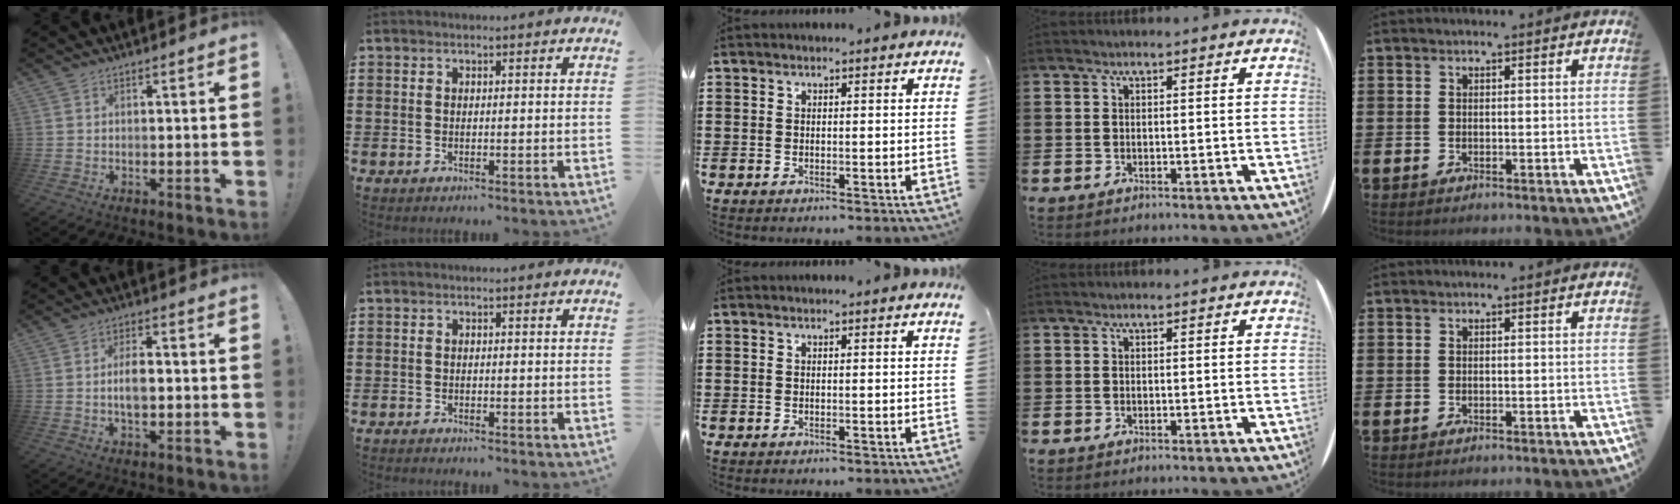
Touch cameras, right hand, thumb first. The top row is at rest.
{"thumb": {"total": 5.3, "force": [-0.5, 2.5, 4.6], "torque": [-0.080, 0.006, -0.011]}, "index": {"total": 0.7, "force": [-0.7, 0.0, 0.0], "torque": [-0.001, 0.000, -0.015]}}